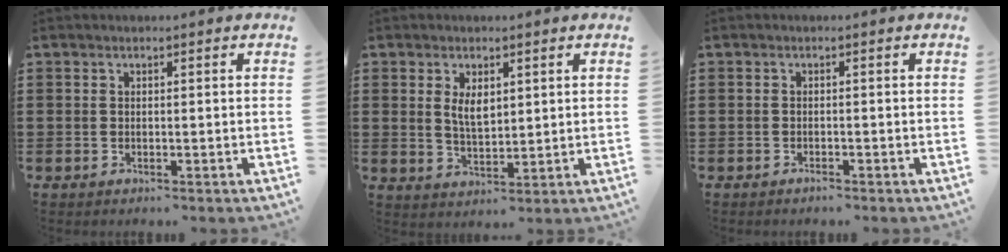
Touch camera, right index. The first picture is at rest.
{"total": 3.7, "force": [1.3, 1.8, 2.9], "torque": [-0.054, 0.002, 0.021]}
{"total": 0.8, "force": [-0.8, 0.1, 0.1], "torque": [-0.005, -0.002, -0.016]}